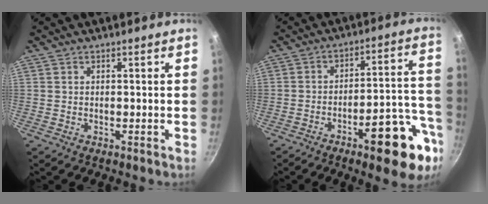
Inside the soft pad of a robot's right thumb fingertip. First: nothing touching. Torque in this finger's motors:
{"motor_torque": [2.38, 1.68, 1.08, -0.65, 0.07]}